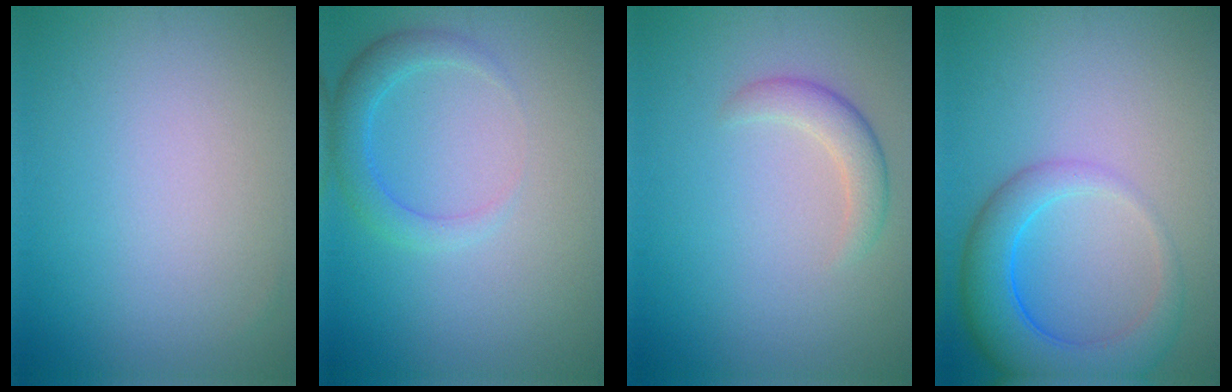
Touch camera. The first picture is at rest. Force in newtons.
{"total": 2.6, "press": 2.6, "slide": 0.2}
{"total": 2.3, "press": 2.3, "slide": 0.2}
{"total": 6.1, "press": 6.0, "slide": 0.3}